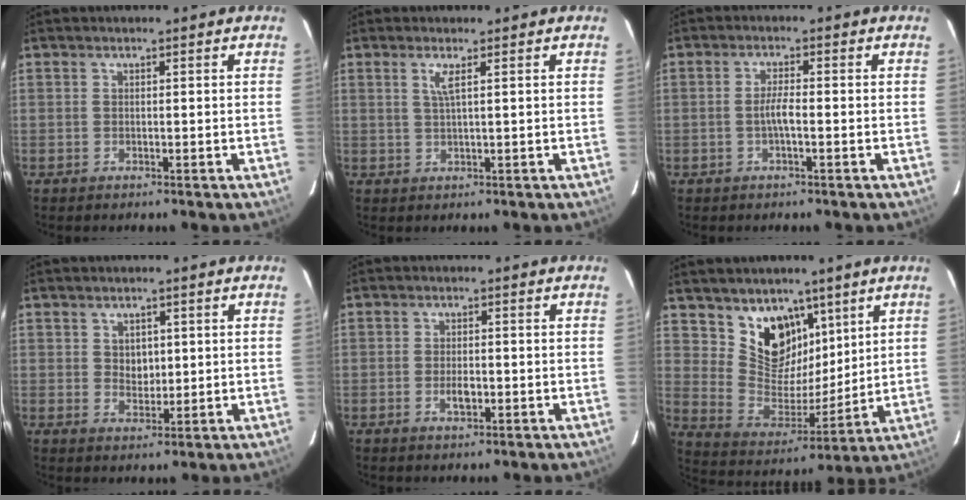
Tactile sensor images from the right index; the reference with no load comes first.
{"total": 2.1, "force": [0.9, -0.3, 1.9], "torque": [-0.038, -0.003, 0.018]}
{"total": 2.6, "force": [-0.8, 0.2, 2.4], "torque": [-0.048, 0.003, -0.017]}
{"total": 4.3, "force": [1.6, 3.1, 2.6], "torque": [-0.037, -0.002, 0.034]}
{"total": 2.9, "force": [-0.9, 1.6, 2.2], "torque": [-0.041, -0.002, -0.016]}
{"total": 13.0, "force": [8.0, 8.9, 5.1], "torque": [-0.097, -0.009, 0.160]}